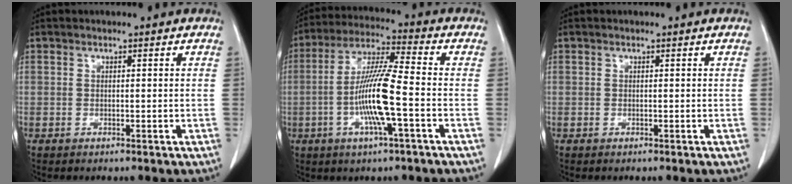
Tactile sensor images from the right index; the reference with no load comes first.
{"total": 11.8, "force": [-2.8, 0.4, 11.5], "torque": [-0.224, -0.001, -0.060]}
{"total": 0.0}